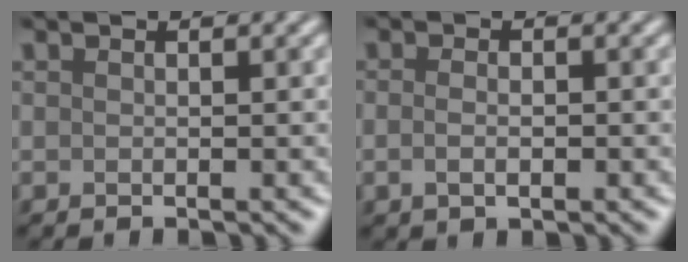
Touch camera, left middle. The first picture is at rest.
{"total": 1.8, "force": [-0.4, 1.0, 1.5], "torque": [-0.026, -0.005, -0.007]}